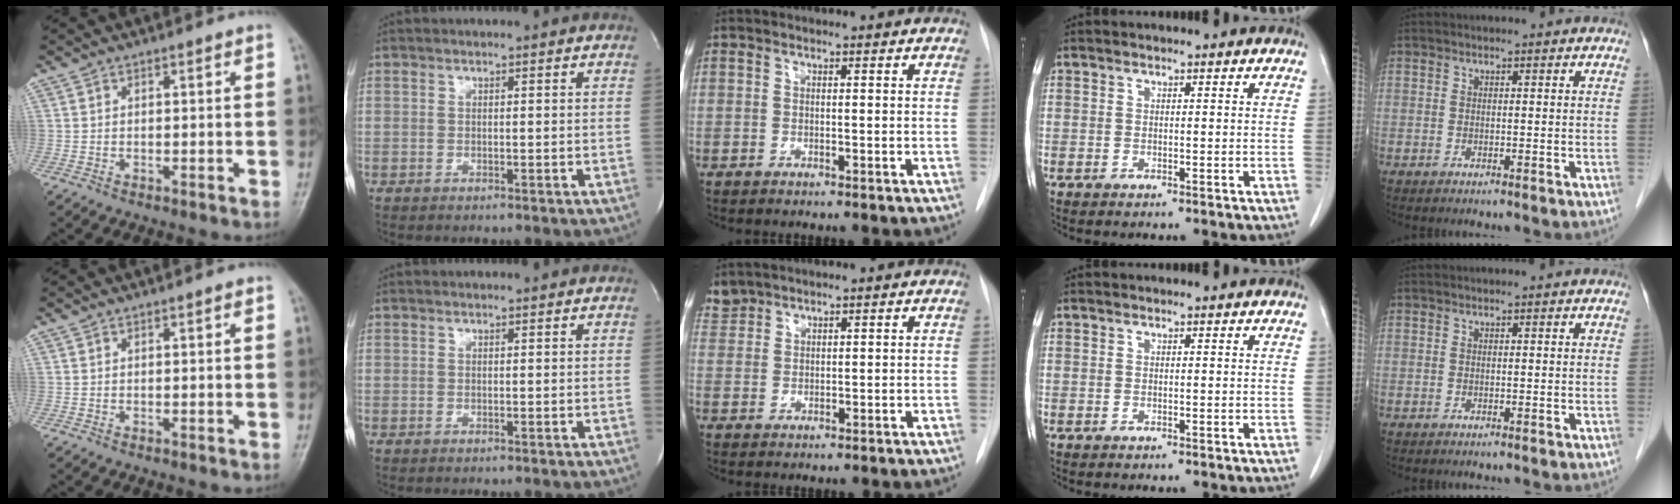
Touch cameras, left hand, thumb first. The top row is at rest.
{"thumb": {"total": 0.8, "force": [0.2, 0.2, 0.7], "torque": [-0.009, 0.001, 0.001]}, "middle": {"total": 2.5, "force": [2.4, 0.7, -0.2], "torque": [0.001, 0.015, 0.054]}}